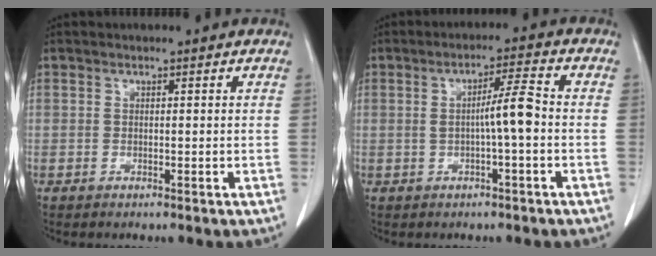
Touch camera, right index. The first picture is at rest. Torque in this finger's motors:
{"motor_torque": [0.74, -0.06, 0.12, 0.08]}